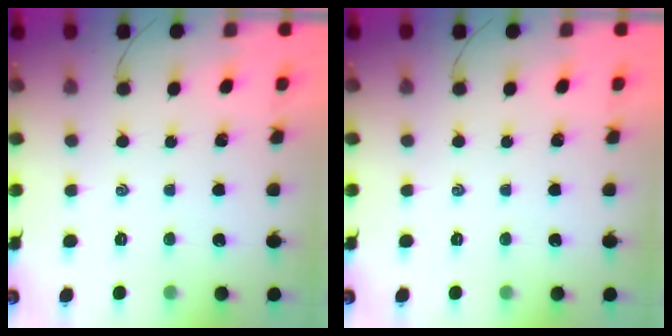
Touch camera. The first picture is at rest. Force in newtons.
{"total": 0.0}